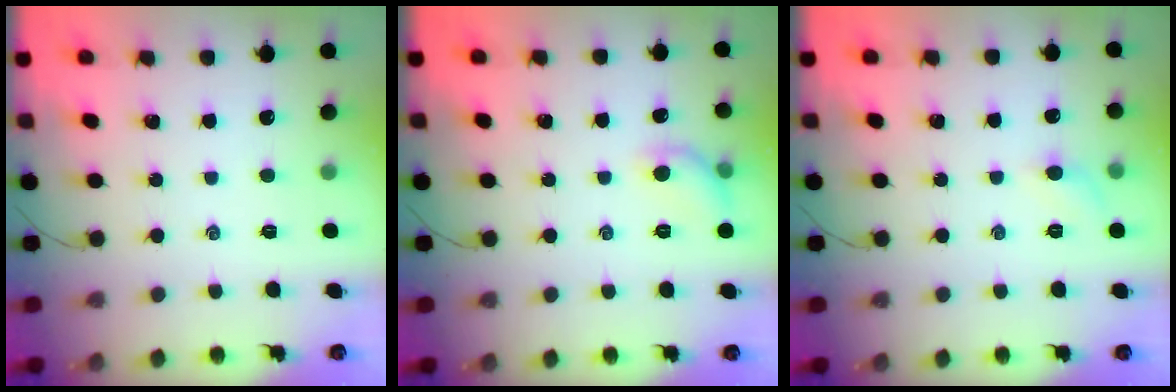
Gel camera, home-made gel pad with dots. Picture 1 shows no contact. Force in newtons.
{"total": 6.7, "press": 6.6, "slide": 1.2}
{"total": 4.7, "press": 4.4, "slide": 1.6}